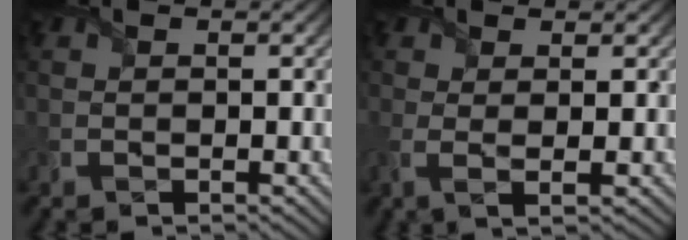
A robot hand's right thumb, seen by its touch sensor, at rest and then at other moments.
{"total": 2.2, "force": [0.6, 0.3, 2.1], "torque": [-0.053, -0.005, 0.011]}